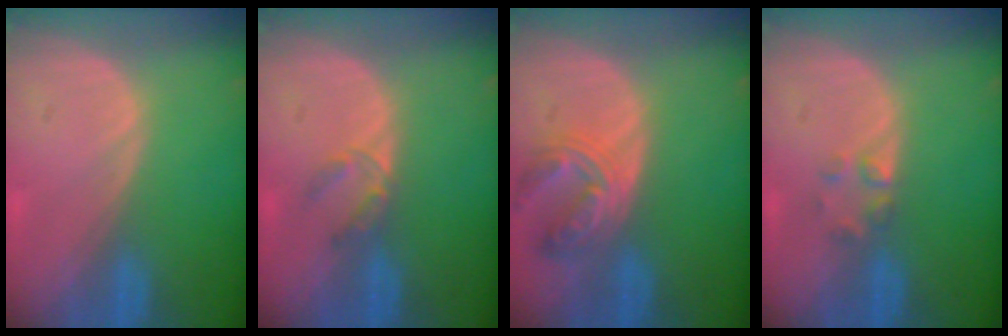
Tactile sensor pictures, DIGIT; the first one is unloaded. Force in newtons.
{"total": 2.7, "press": 2.5, "slide": 1.0}
{"total": 6.6, "press": 6.4, "slide": 1.7}
{"total": 2.0, "press": 2.0, "slide": 0.2}